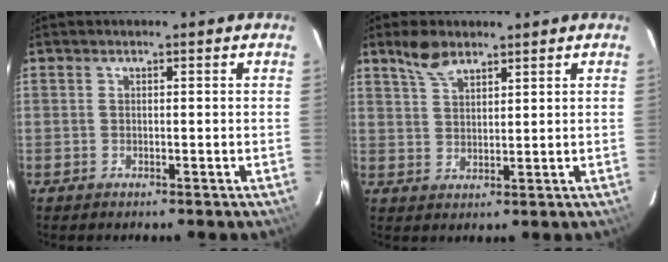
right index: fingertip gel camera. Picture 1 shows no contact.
{"total": 5.1, "force": [3.9, 2.1, 2.5], "torque": [-0.047, 0.008, 0.077]}